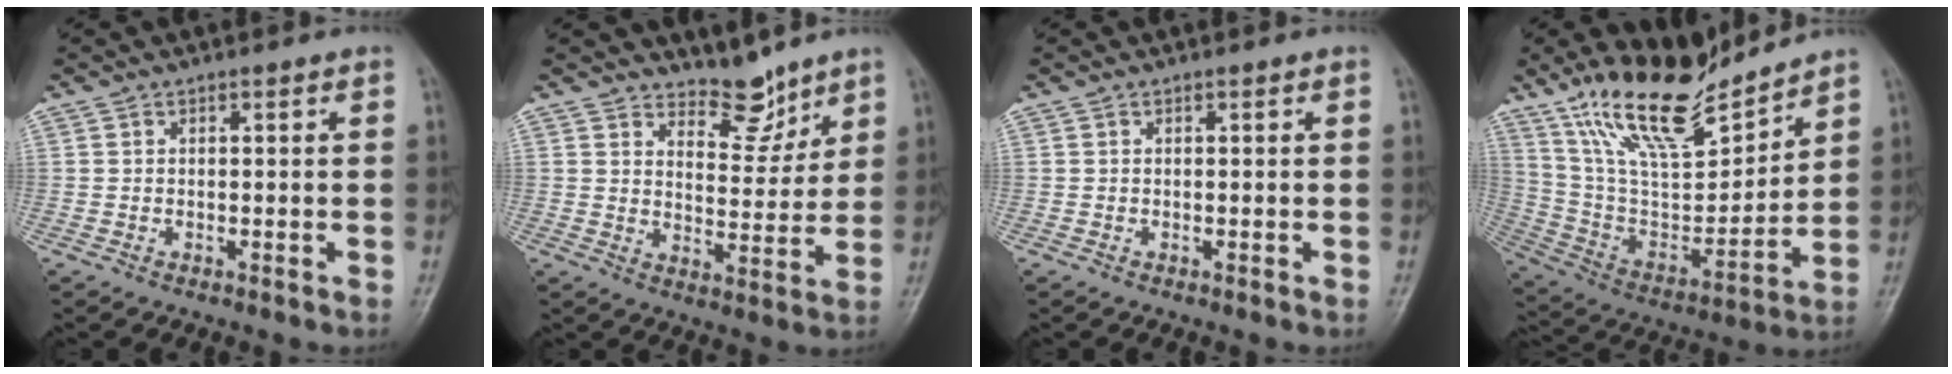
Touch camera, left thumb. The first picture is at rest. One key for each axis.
{"total": 7.2, "fx": 6.1, "fy": 3.1, "fz": 2.2, "tx": -0.003, "ty": -0.054, "tz": 0.105}
{"total": 0.0}
{"total": 19.5, "fx": 15.7, "fy": 5.9, "fz": 9.9, "tx": -0.136, "ty": -0.086, "tz": 0.295}